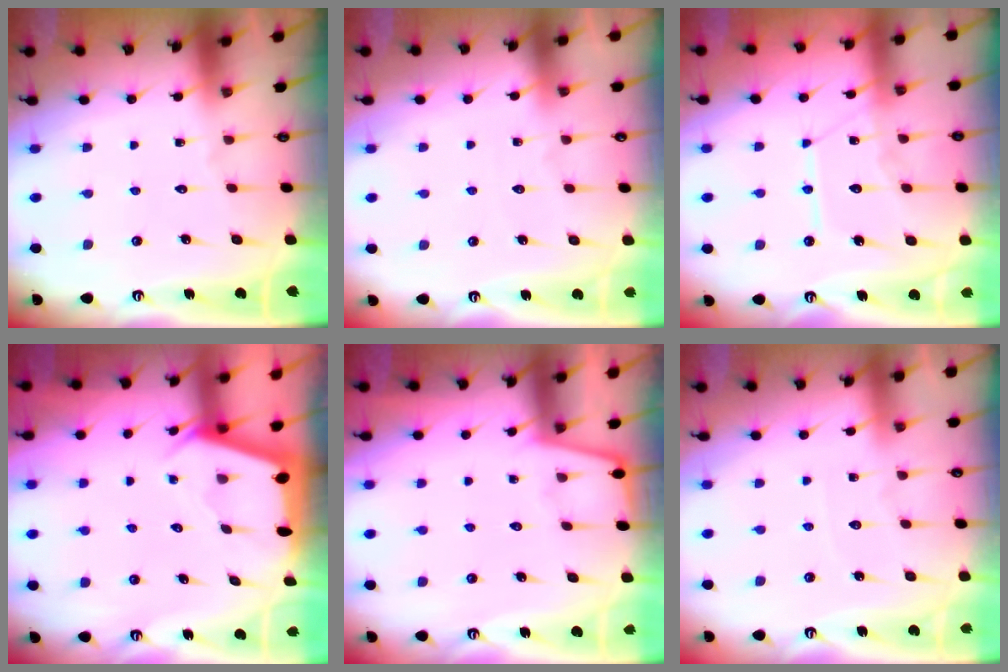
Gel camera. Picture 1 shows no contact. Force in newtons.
{"total": 3.4, "press": 3.4, "slide": 0.4}
{"total": 11.3, "press": 11.3, "slide": 1.2}
{"total": 2.4, "press": 2.3, "slide": 0.4}
{"total": 2.1, "press": 2.0, "slide": 0.3}
{"total": 3.3, "press": 3.2, "slide": 0.3}